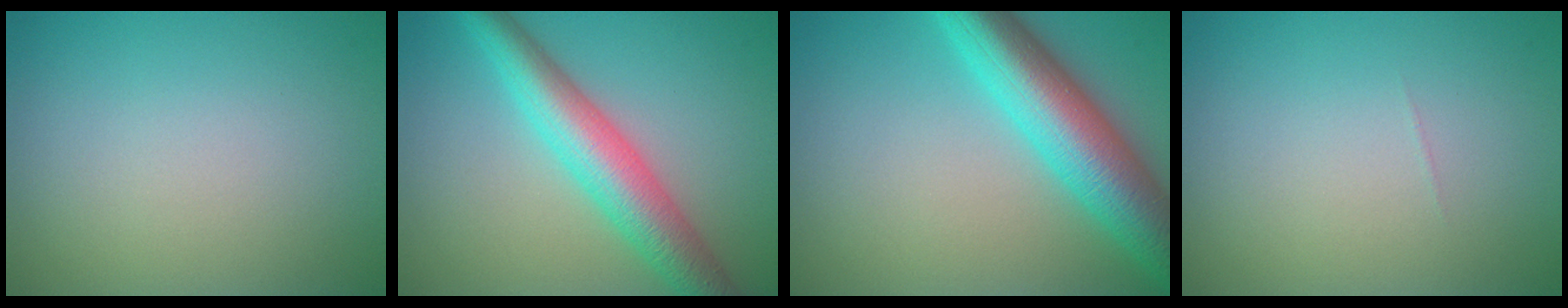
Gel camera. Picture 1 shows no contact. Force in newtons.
{"total": 6.4, "press": 6.4, "slide": 0.1}
{"total": 8.7, "press": 8.7, "slide": 0.1}
{"total": 0.0}